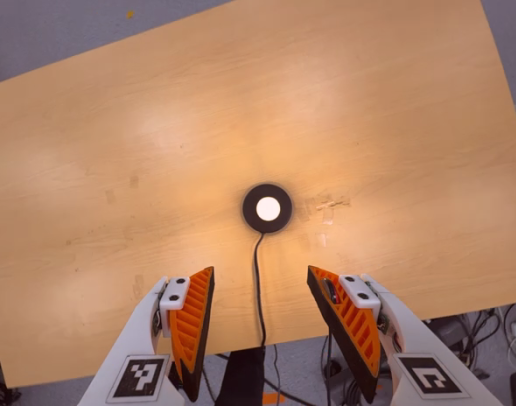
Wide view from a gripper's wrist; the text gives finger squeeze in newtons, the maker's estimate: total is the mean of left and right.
{"total": 0.0}